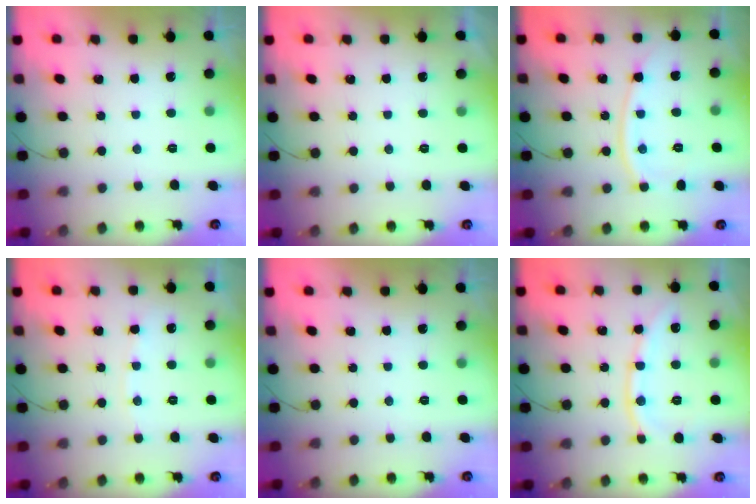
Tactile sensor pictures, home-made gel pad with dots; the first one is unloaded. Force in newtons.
{"total": 1.0, "press": 1.0, "slide": 0.1}
{"total": 8.9, "press": 8.9, "slide": 0.1}
{"total": 3.5, "press": 3.5, "slide": 0.6}
{"total": 0.0}
{"total": 11.1, "press": 11.0, "slide": 1.5}